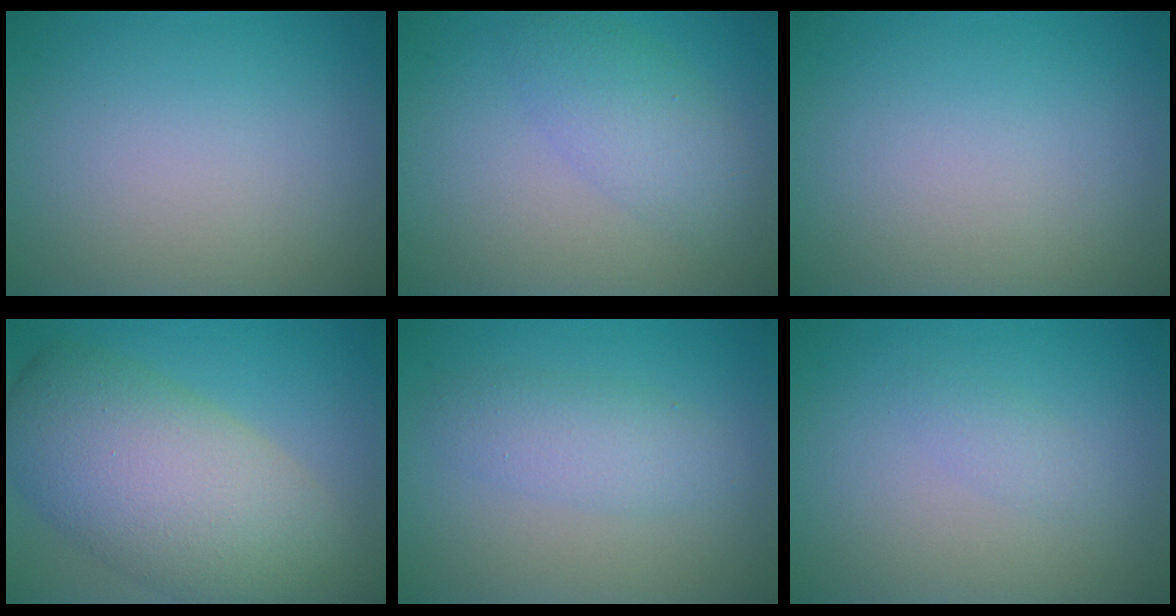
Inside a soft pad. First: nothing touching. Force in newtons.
{"total": 3.5, "press": 3.4, "slide": 0.1}
{"total": 0.0}
{"total": 11.4, "press": 11.4, "slide": 0.6}
{"total": 2.7, "press": 2.7, "slide": 0.1}
{"total": 1.1, "press": 1.1, "slide": 0.0}